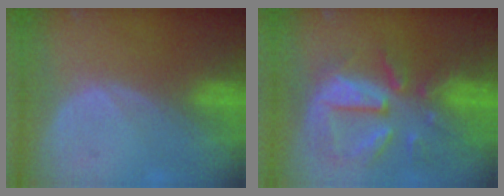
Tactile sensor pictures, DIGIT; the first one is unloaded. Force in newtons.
{"total": 10.8, "press": 9.4, "slide": 5.2}